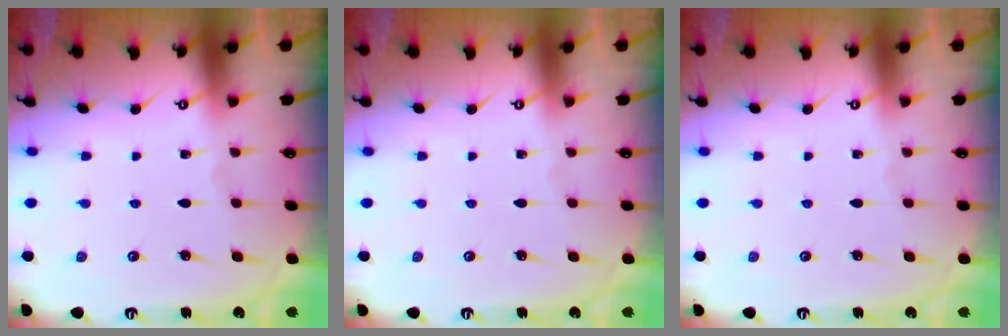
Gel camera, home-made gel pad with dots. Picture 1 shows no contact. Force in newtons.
{"total": 0.0}
{"total": 0.0}